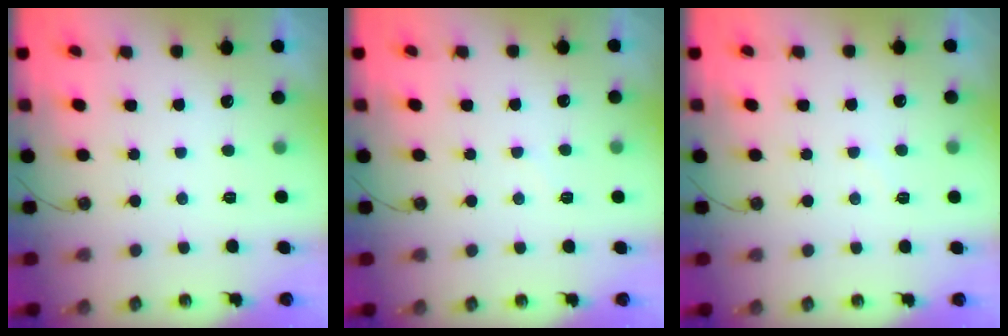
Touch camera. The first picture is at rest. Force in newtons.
{"total": 5.8, "press": 5.8, "slide": 0.7}
{"total": 5.1, "press": 5.0, "slide": 0.7}